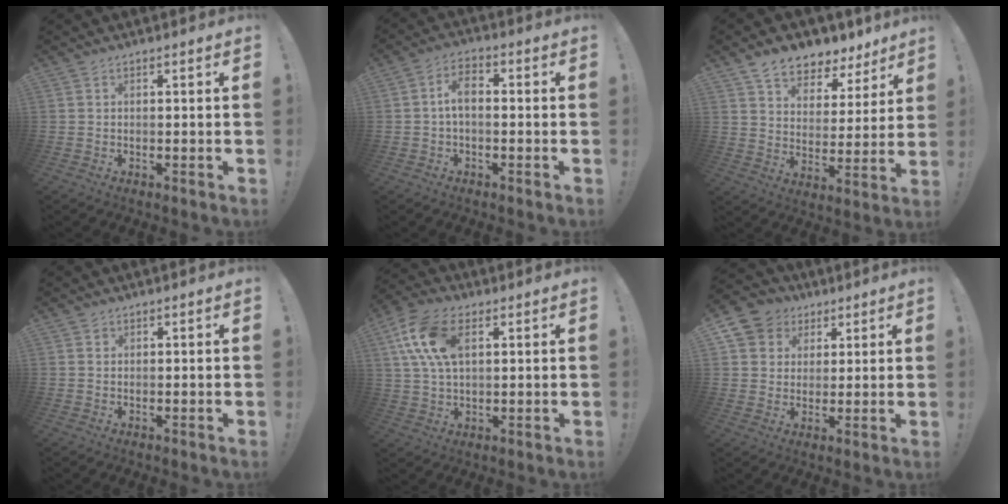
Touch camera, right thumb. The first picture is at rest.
{"total": 5.7, "force": [-0.3, 2.8, 4.9], "torque": [-0.093, 0.005, -0.006]}
{"total": 9.2, "force": [7.6, 4.4, 2.5], "torque": [-0.045, -0.065, 0.142]}
{"total": 0.5, "force": [0.3, 0.4, 0.0], "torque": [0.005, -0.001, 0.004]}
{"total": 14.0, "force": [4.7, 8.0, 10.5], "torque": [-0.219, 0.000, 0.087]}
{"total": 8.6, "force": [3.4, 7.5, 2.1], "torque": [-0.030, -0.018, 0.072]}